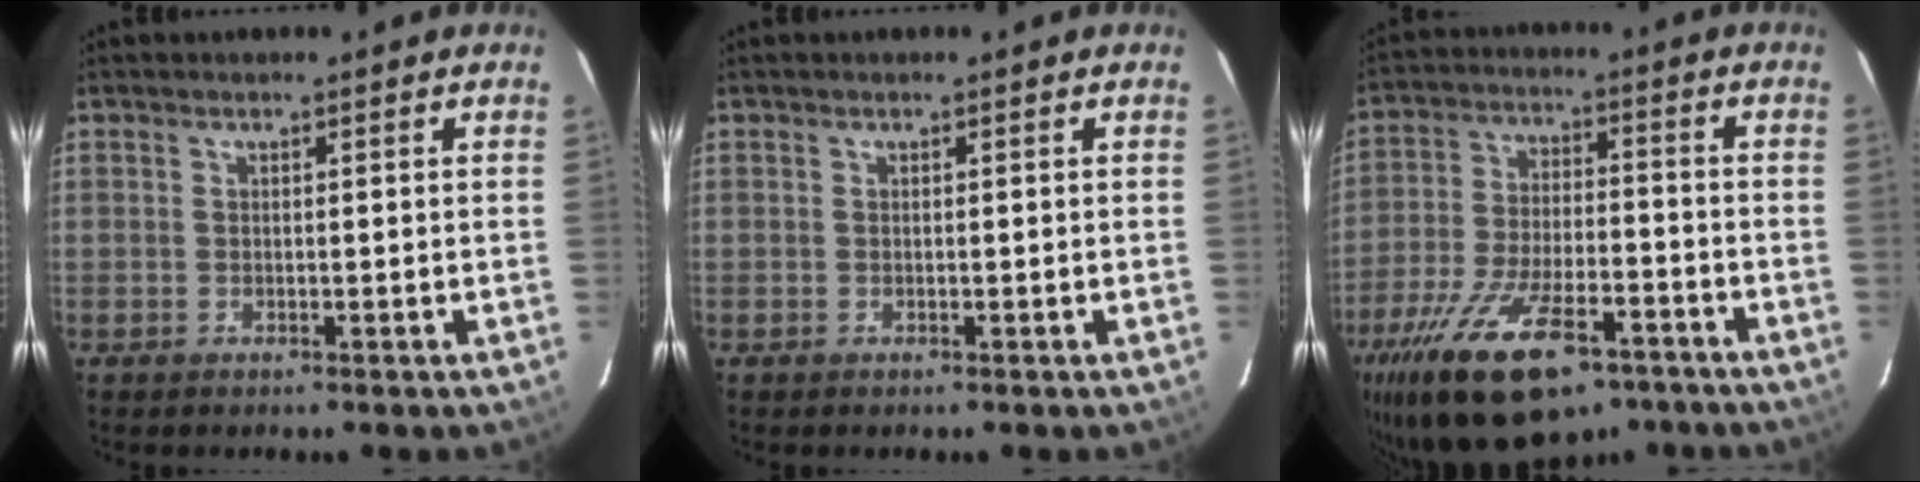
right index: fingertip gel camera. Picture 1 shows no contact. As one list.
[{"total": 0.0}, {"total": 22.2, "force": [-14.4, 9.0, 14.3], "torque": [-0.286, -0.035, -0.231]}]